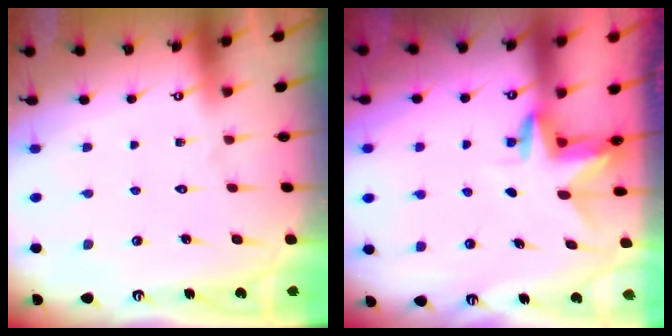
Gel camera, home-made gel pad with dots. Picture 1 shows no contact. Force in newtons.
{"total": 3.3, "press": 3.3, "slide": 0.3}